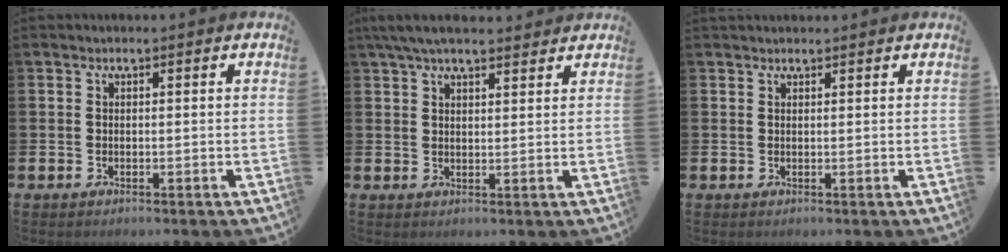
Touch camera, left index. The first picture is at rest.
{"total": 5.2, "force": [4.7, 1.3, 2.0], "torque": [-0.046, -0.011, 0.086]}
{"total": 0.9, "force": [0.9, 0.2, 0.1], "torque": [0.009, -0.001, 0.014]}